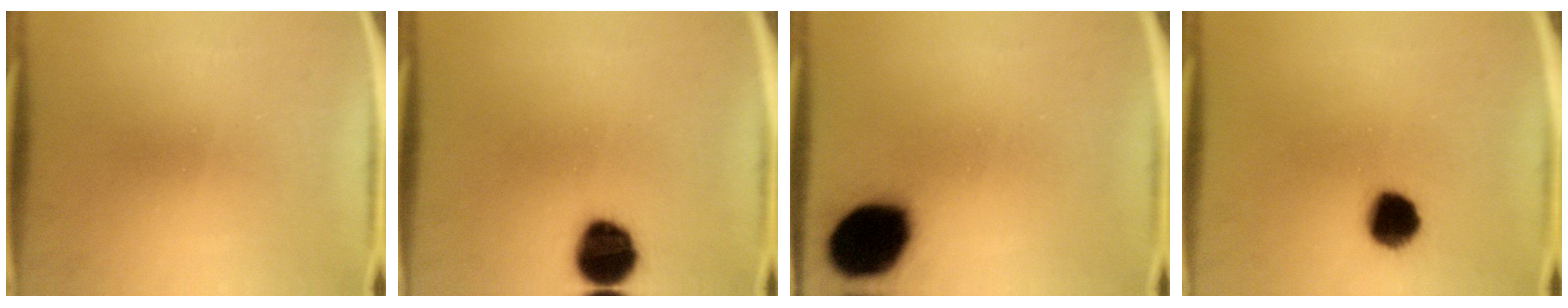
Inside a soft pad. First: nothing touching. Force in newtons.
{"total": 11.5}
{"total": 19.2}
{"total": 8.7}